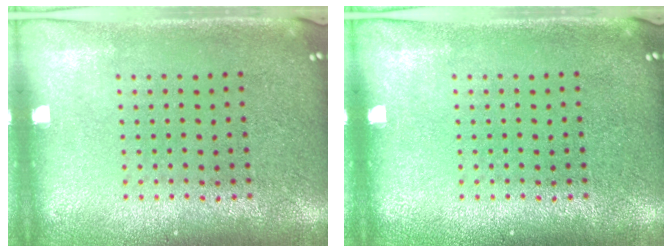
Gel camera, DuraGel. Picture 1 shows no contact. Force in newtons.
{"total": 0.0}